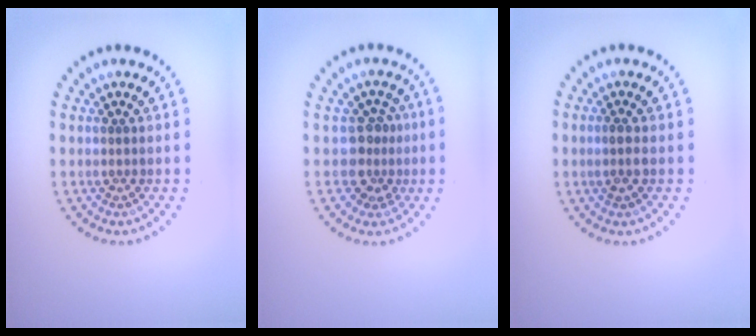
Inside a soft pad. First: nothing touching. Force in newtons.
{"total": 2.6, "press": 1.9, "slide": 1.7}
{"total": 1.1, "press": 1.0, "slide": 0.4}